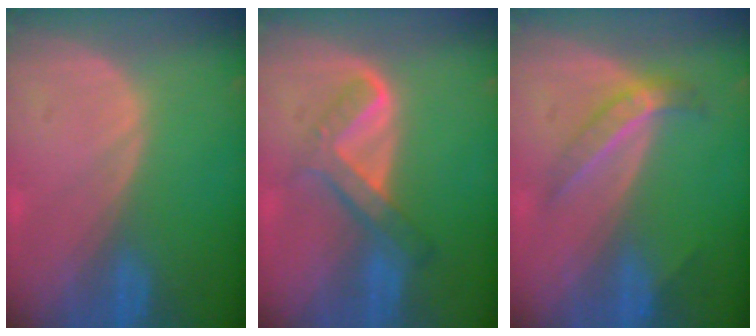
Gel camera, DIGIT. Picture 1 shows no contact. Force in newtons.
{"total": 6.1, "press": 5.4, "slide": 2.8}
{"total": 4.0, "press": 3.9, "slide": 0.7}